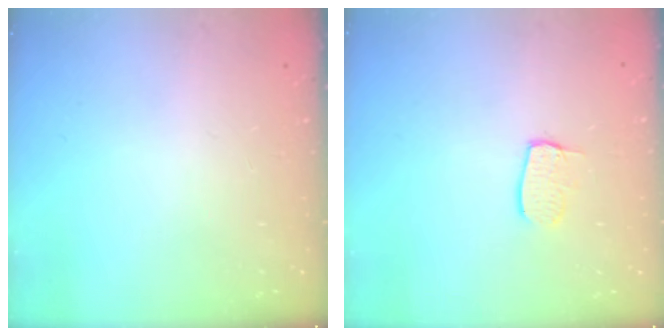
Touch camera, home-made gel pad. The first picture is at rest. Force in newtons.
{"total": 6.3, "press": 6.3, "slide": 0.2}